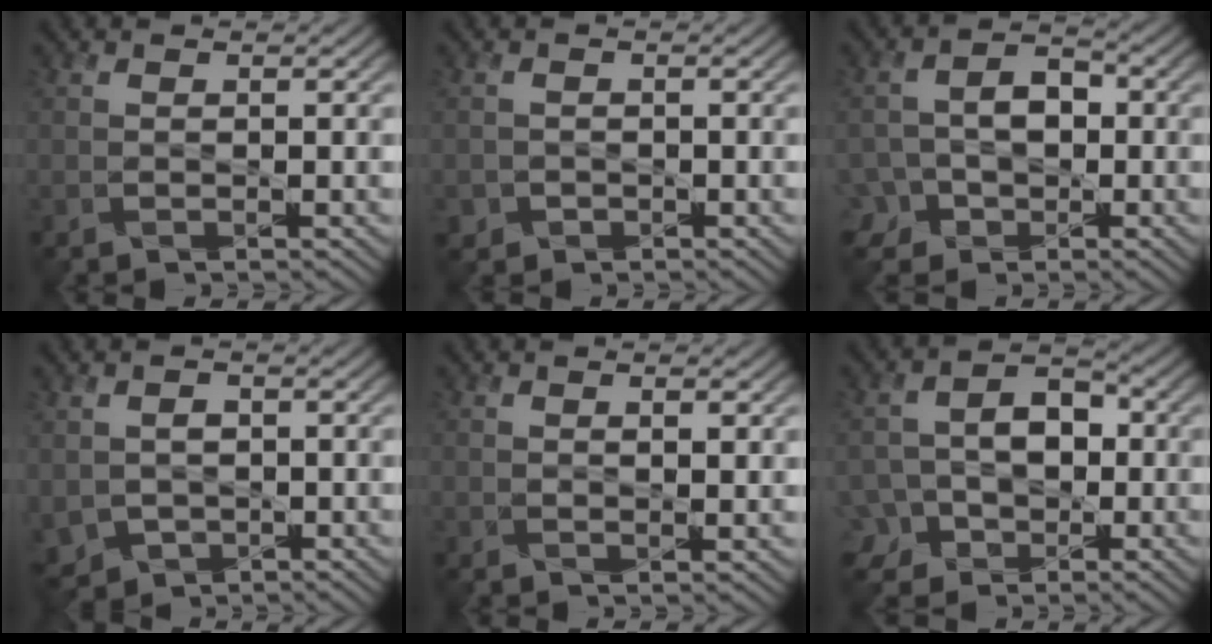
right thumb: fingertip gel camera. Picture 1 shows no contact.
{"total": 1.3, "force": [-0.8, 1.0, -0.4], "torque": [0.012, -0.004, -0.016]}
{"total": 6.0, "force": [-2.0, 4.8, 2.8], "torque": [-0.036, 0.004, -0.041]}
{"total": 3.1, "force": [-0.4, 2.7, 1.4], "torque": [-0.045, -0.008, -0.004]}
{"total": 1.1, "force": [0.5, 0.2, 0.9], "torque": [-0.014, 0.000, 0.011]}
{"total": 7.0, "force": [-2.2, 5.6, 3.5], "torque": [-0.047, 0.005, -0.047]}